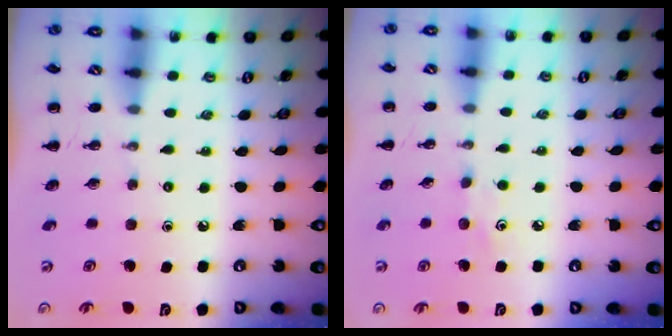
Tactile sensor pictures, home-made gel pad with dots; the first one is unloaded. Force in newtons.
{"total": 2.9, "press": 2.8, "slide": 0.8}